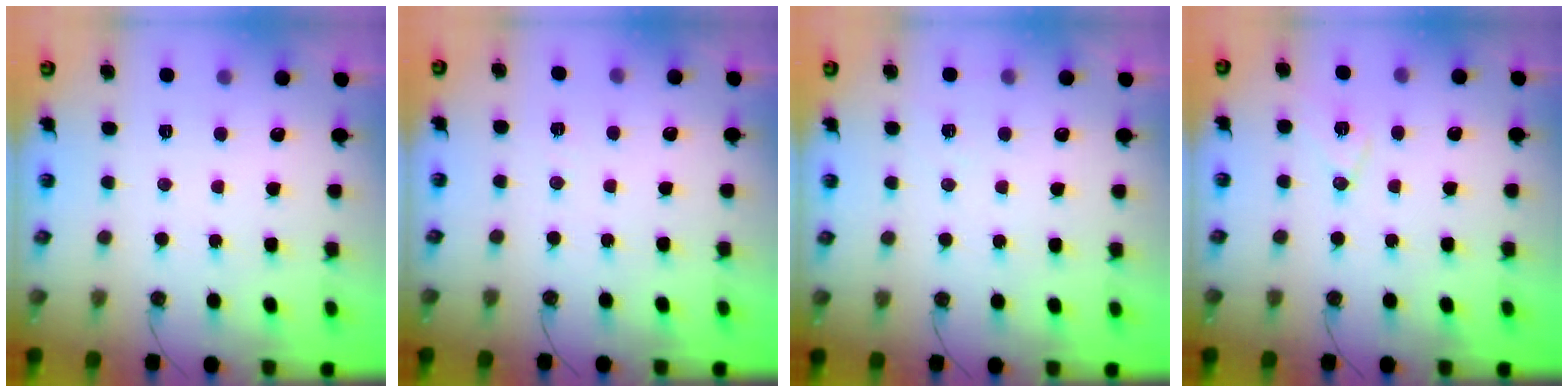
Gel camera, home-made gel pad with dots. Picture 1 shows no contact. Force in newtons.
{"total": 3.7, "press": 2.2, "slide": 3.0}
{"total": 5.8, "press": 4.8, "slide": 3.3}
{"total": 8.6, "press": 7.8, "slide": 3.6}